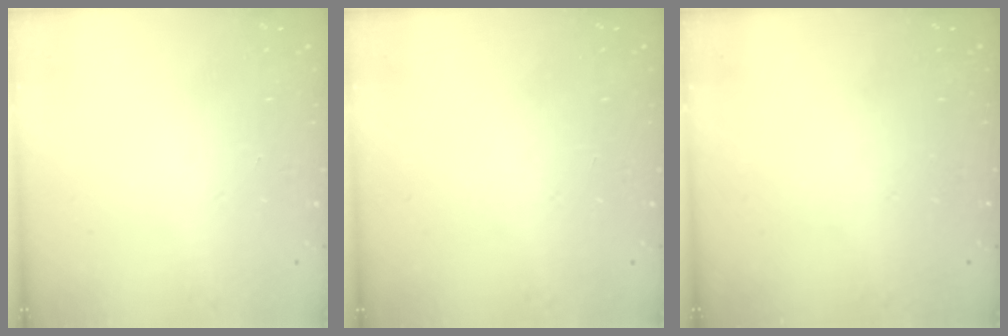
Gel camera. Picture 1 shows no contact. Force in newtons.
{"total": 0.0}
{"total": 0.0}